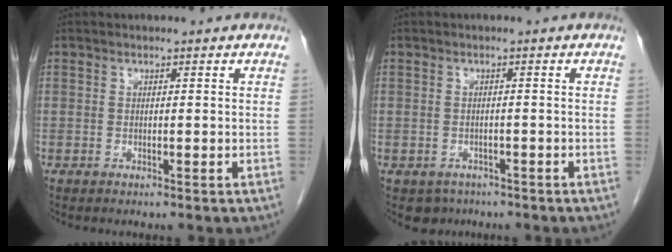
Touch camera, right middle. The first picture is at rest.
{"total": 3.0, "force": [-2.1, 2.1, 0.3], "torque": [-0.007, 0.003, -0.028]}